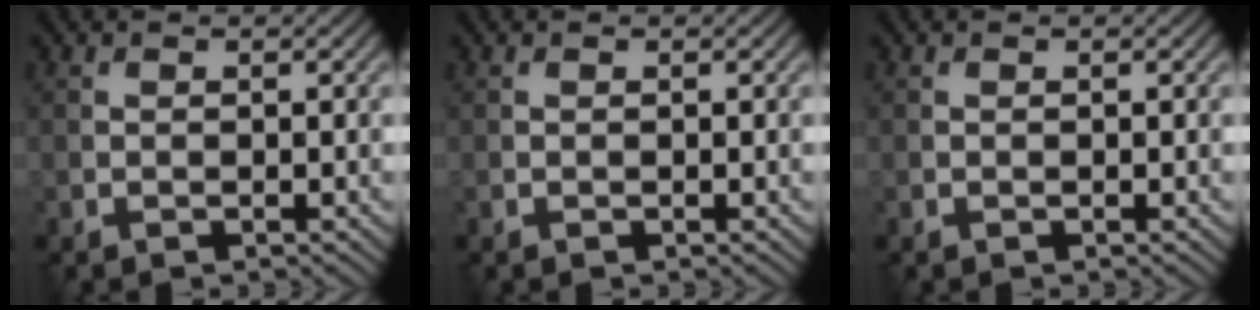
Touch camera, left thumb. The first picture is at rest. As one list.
[{"total": 0.0}, {"total": 0.0}]